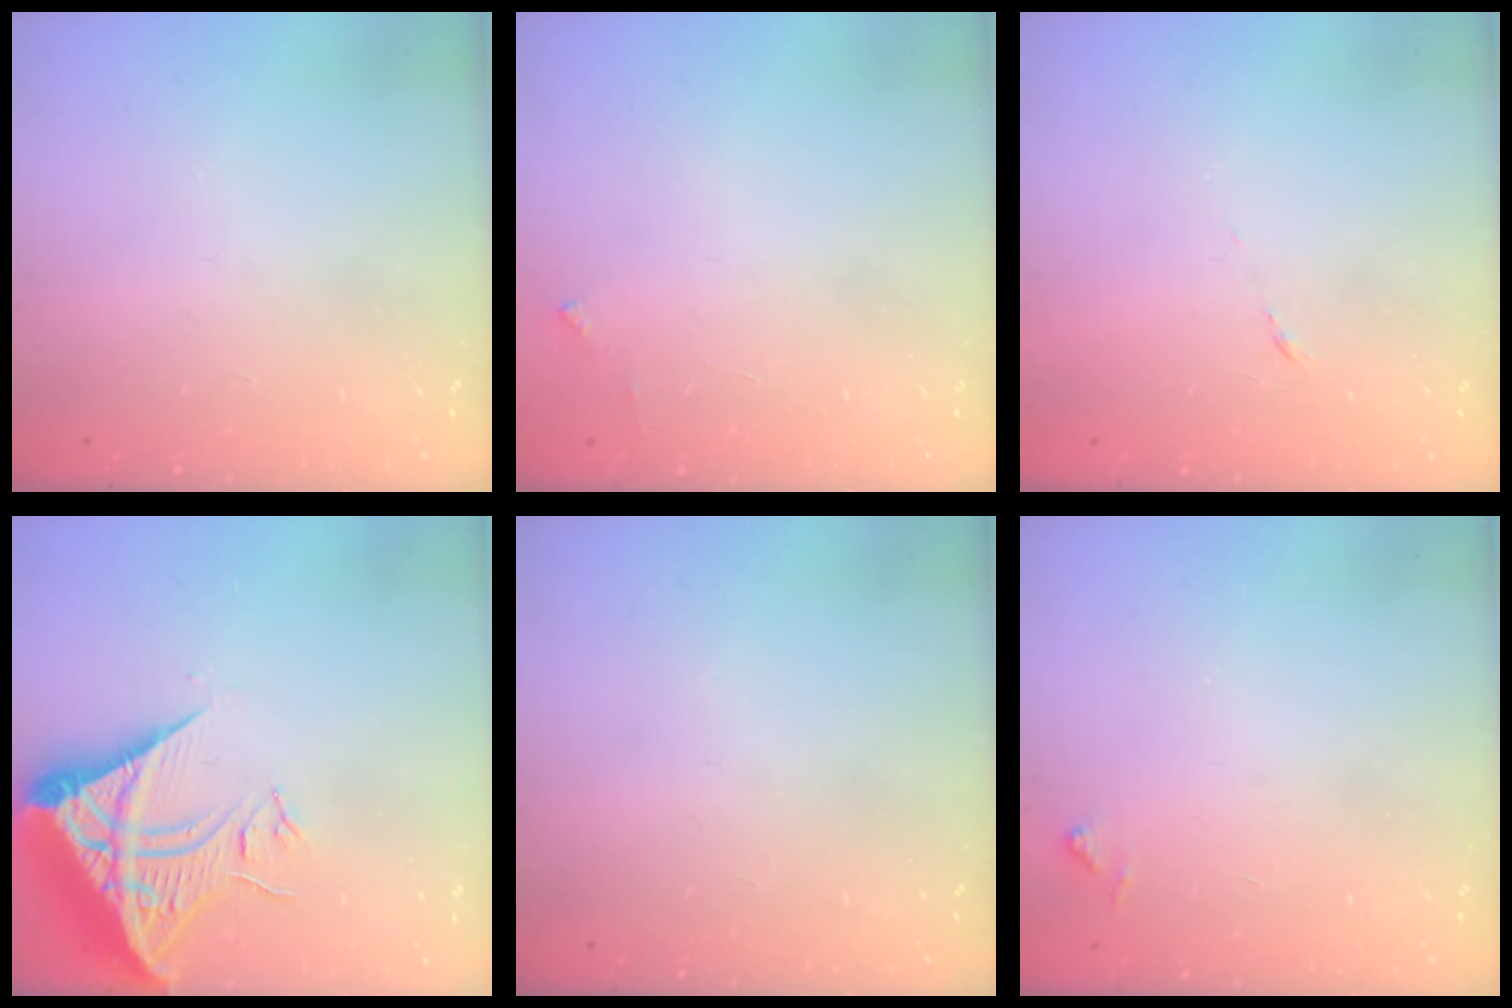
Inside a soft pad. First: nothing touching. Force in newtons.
{"total": 2.6, "press": 2.6, "slide": 0.2}
{"total": 3.8, "press": 3.7, "slide": 0.9}
{"total": 10.3, "press": 10.3, "slide": 1.2}
{"total": 0.0}
{"total": 6.5, "press": 6.4, "slide": 0.4}